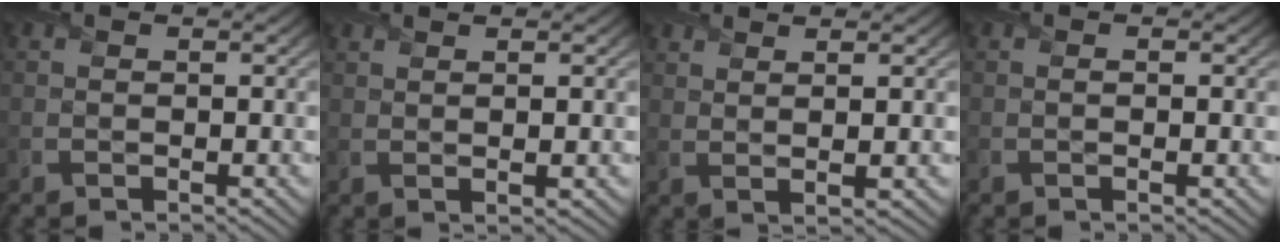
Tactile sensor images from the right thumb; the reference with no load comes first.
{"total": 2.3, "force": [1.1, 0.3, 2.0], "torque": [-0.035, 0.000, 0.014]}
{"total": 3.8, "force": [2.1, 0.6, 3.1], "torque": [-0.049, 0.000, 0.028]}
{"total": 0.9, "force": [0.0, 0.1, 0.8], "torque": [-0.015, -0.001, -0.001]}